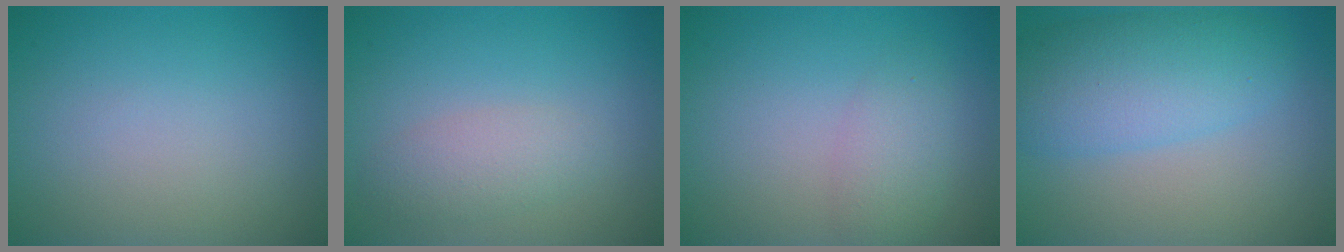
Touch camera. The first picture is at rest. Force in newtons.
{"total": 2.4, "press": 2.4, "slide": 0.1}
{"total": 2.4, "press": 2.4, "slide": 0.1}
{"total": 5.8, "press": 5.8, "slide": 0.2}